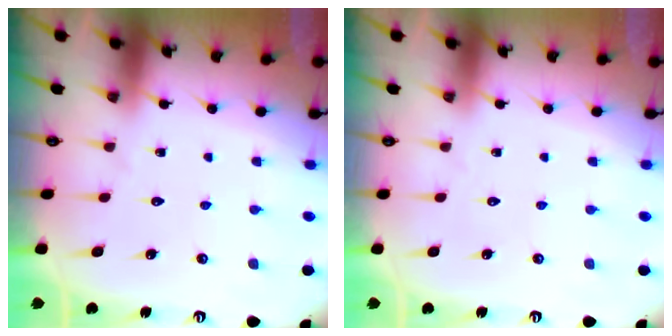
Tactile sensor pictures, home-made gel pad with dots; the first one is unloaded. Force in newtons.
{"total": 0.0}